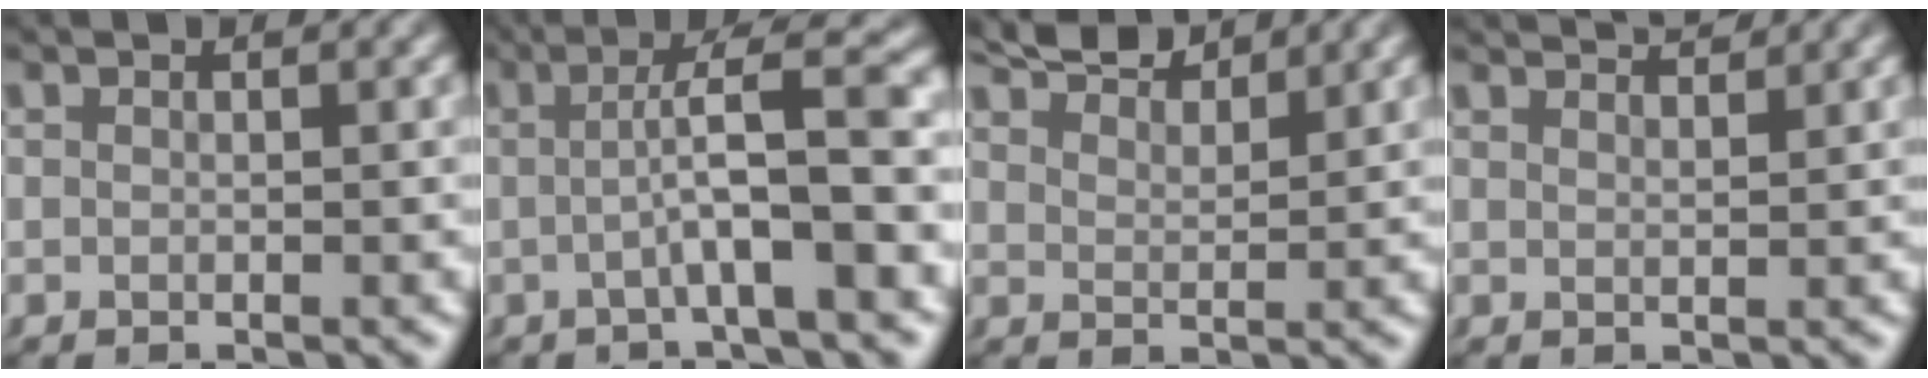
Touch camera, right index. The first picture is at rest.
{"total": 6.1, "force": [-0.1, 1.0, 6.0], "torque": [-0.070, 0.019, -0.005]}
{"total": 5.5, "force": [4.9, 1.3, 2.0], "torque": [-0.037, 0.006, 0.081]}
{"total": 2.6, "force": [2.5, -0.3, 0.6], "torque": [-0.001, 0.001, 0.042]}